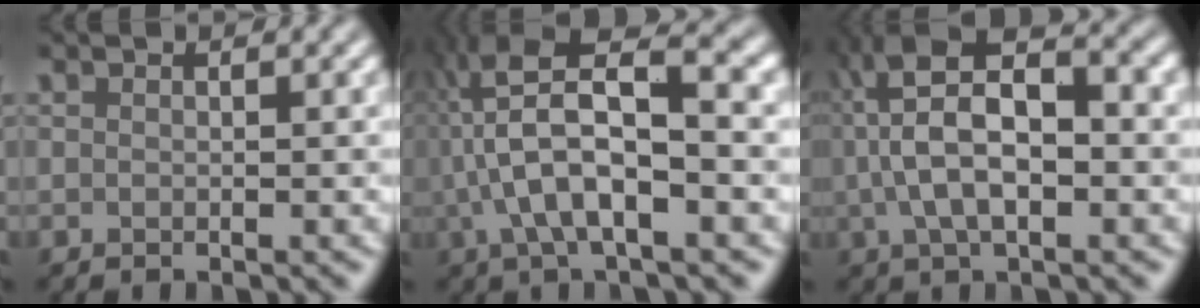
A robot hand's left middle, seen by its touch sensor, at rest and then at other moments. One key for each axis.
{"total": 10.0, "fx": 0.2, "fy": 3.3, "fz": 9.4, "tx": -0.182, "ty": 0.023, "tz": -0.002}
{"total": 9.0, "fx": 0.5, "fy": 3.8, "fz": 8.2, "tx": -0.156, "ty": 0.024, "tz": 0.002}